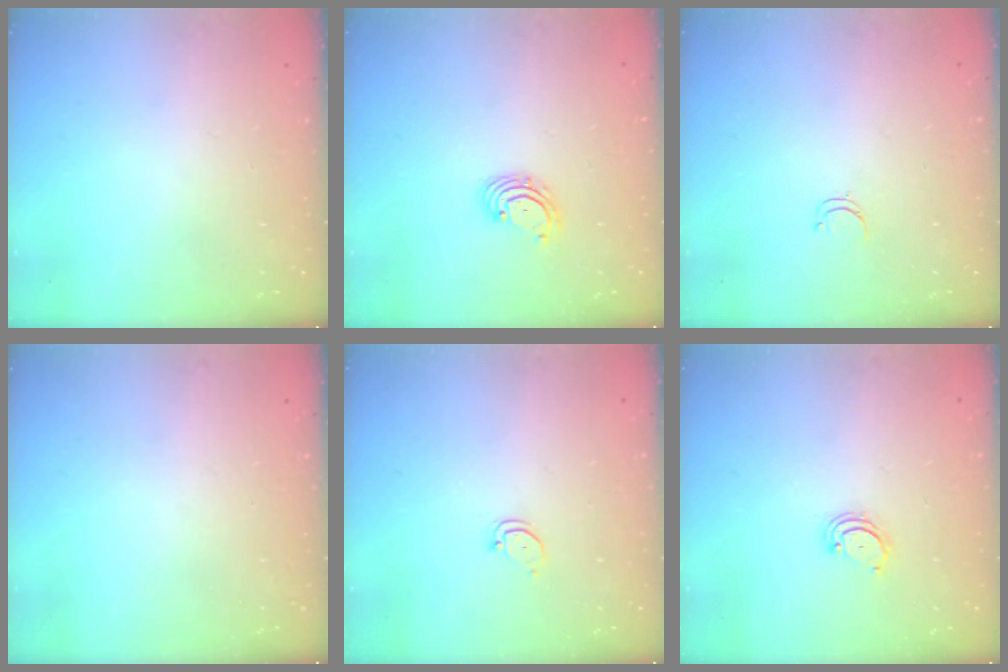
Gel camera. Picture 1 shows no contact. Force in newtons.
{"total": 2.7, "press": 2.7, "slide": 0.6}
{"total": 3.1, "press": 3.1, "slide": 0.4}
{"total": 0.0}
{"total": 2.4, "press": 2.4, "slide": 0.2}
{"total": 2.9, "press": 2.9, "slide": 0.3}